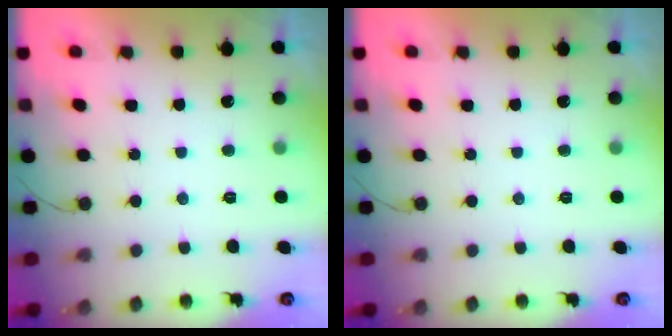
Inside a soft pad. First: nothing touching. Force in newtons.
{"total": 0.0}